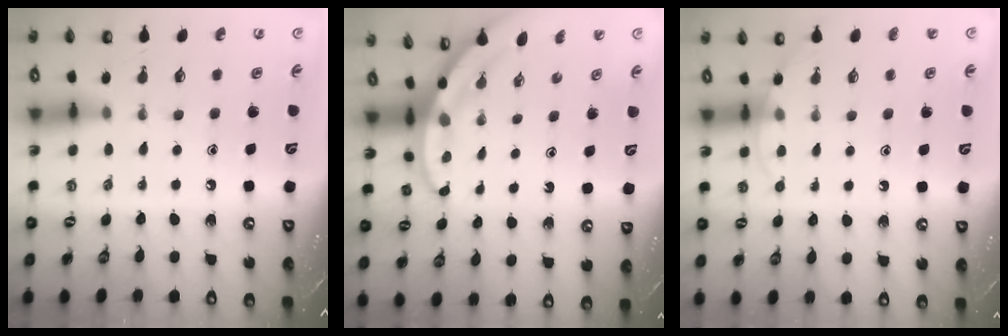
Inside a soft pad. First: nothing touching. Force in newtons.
{"total": 3.5, "press": 3.5, "slide": 0.2}
{"total": 4.7, "press": 4.7, "slide": 0.3}